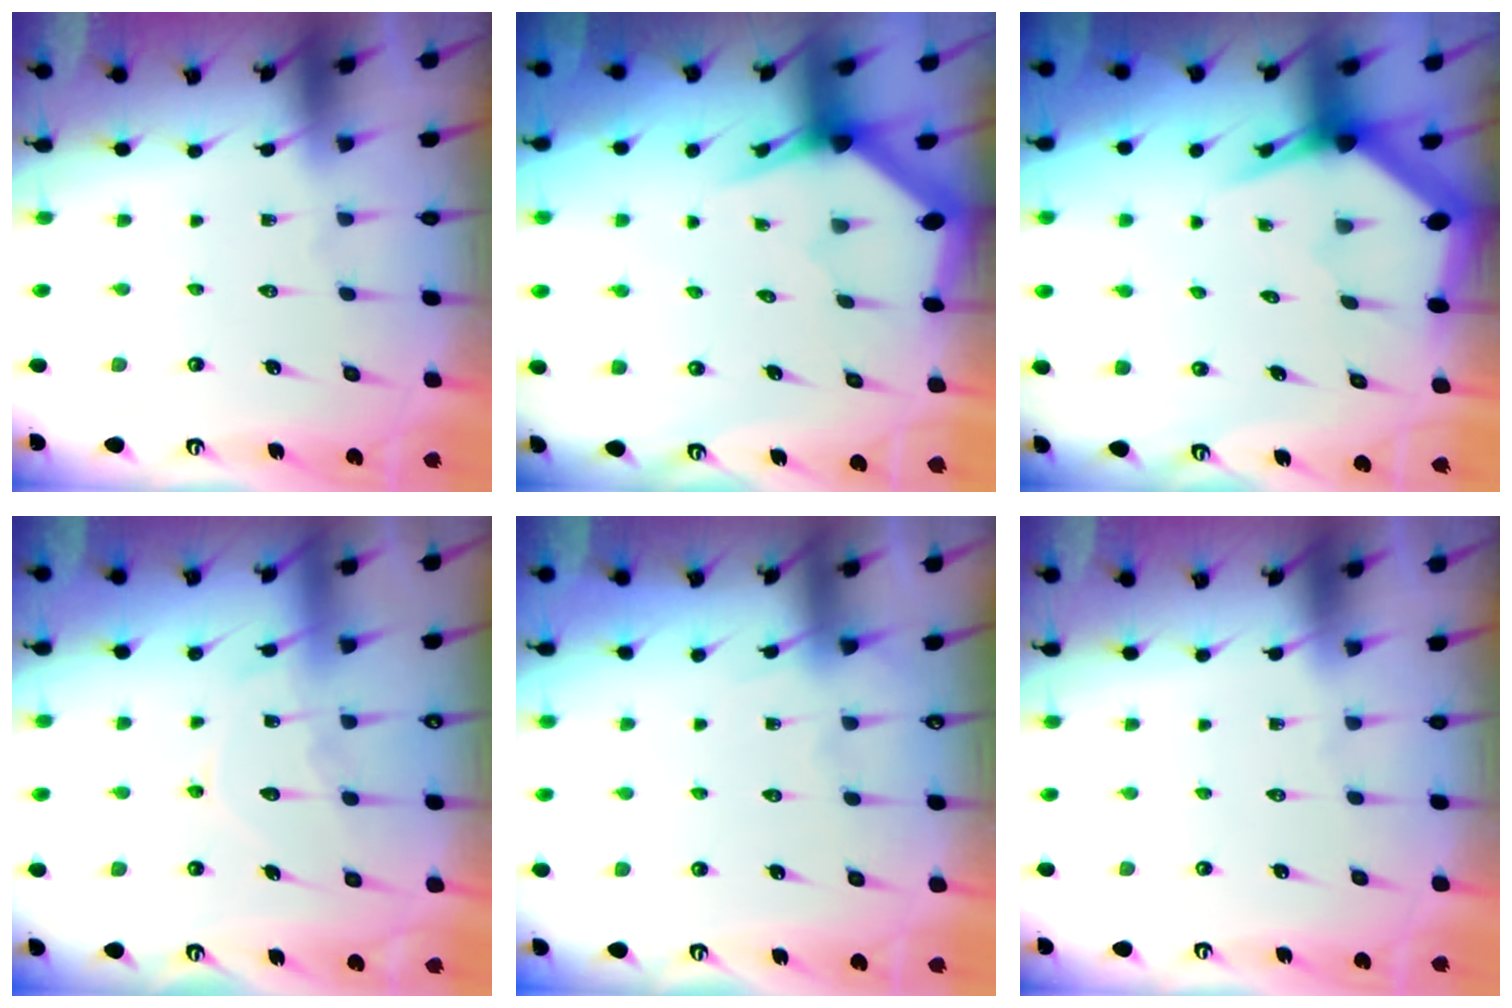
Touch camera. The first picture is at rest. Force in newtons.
{"total": 3.0, "press": 3.0, "slide": 0.0}
{"total": 3.9, "press": 3.9, "slide": 0.1}
{"total": 10.7, "press": 10.6, "slide": 0.9}
{"total": 3.8, "press": 3.7, "slide": 0.6}
{"total": 0.0}